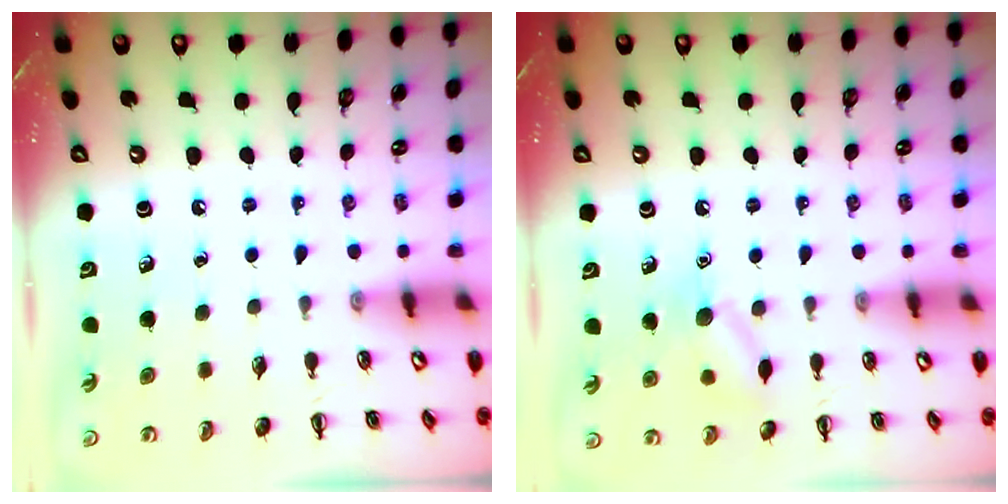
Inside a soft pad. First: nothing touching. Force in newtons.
{"total": 9.8, "press": 9.7, "slide": 0.9}